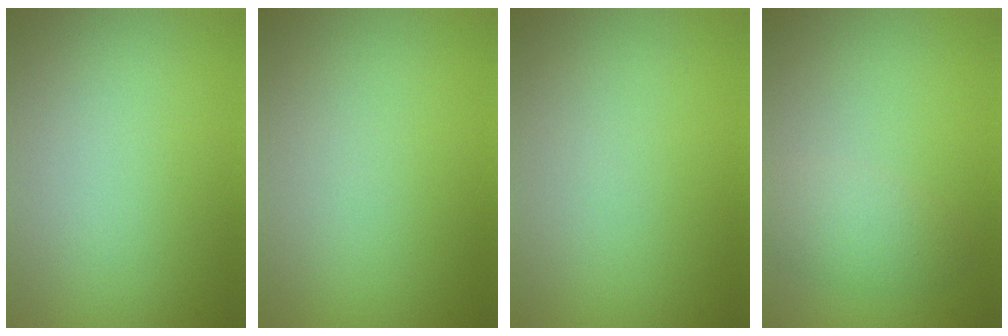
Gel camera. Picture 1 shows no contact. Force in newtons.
{"total": 0.0}
{"total": 0.0}
{"total": 2.7, "press": 2.7, "slide": 0.0}